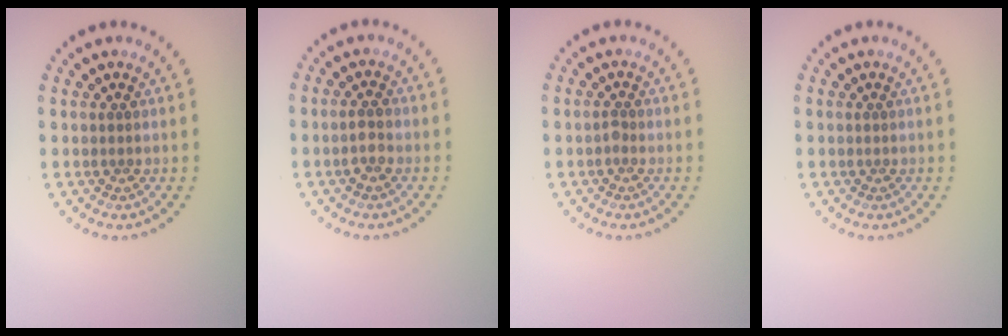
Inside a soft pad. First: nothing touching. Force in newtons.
{"total": 1.6, "press": 1.6, "slide": 0.1}
{"total": 0.6, "press": 0.4, "slide": 0.4}
{"total": 0.0}